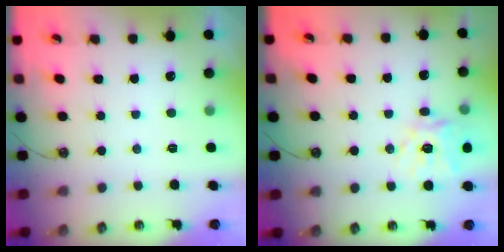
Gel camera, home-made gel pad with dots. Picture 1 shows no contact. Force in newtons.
{"total": 15.2, "press": 15.0, "slide": 1.9}